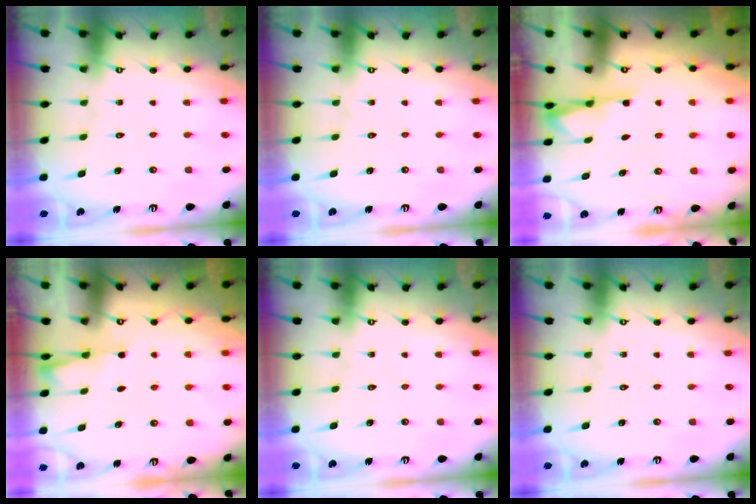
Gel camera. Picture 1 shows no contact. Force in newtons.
{"total": 0.0}
{"total": 2.4, "press": 2.3, "slide": 0.4}
{"total": 2.5, "press": 2.4, "slide": 0.4}
{"total": 0.0}
{"total": 0.0}